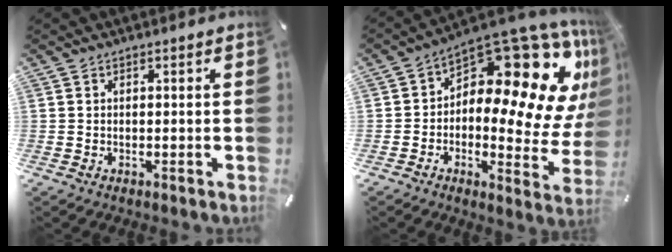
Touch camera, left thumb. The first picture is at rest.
{"total": 18.1, "force": [9.3, 8.7, 12.9], "torque": [-0.152, -0.100, 0.147]}